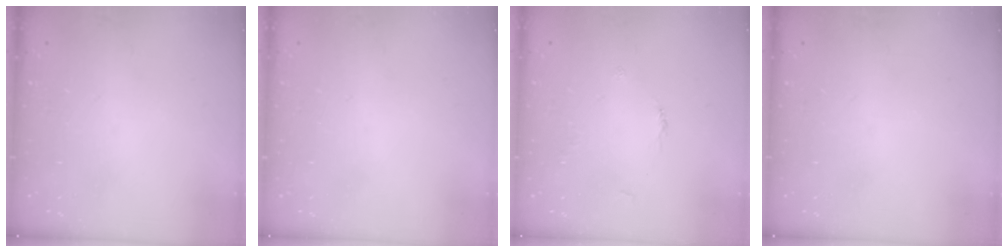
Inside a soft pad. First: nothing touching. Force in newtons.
{"total": 2.0, "press": 2.0, "slide": 0.1}
{"total": 2.6, "press": 2.6, "slide": 0.4}
{"total": 0.0}